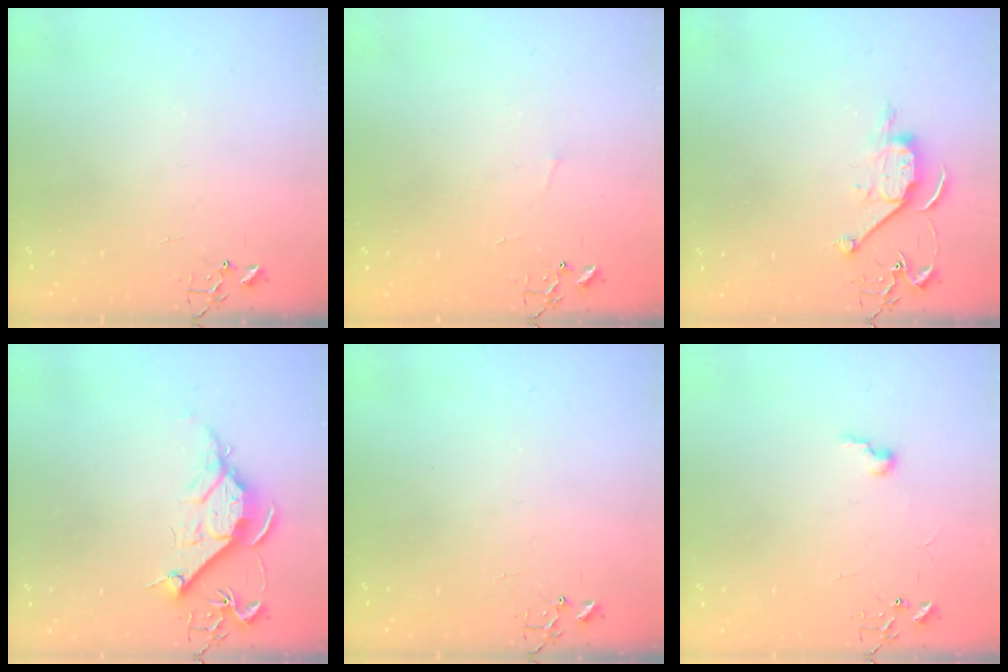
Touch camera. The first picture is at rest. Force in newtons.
{"total": 2.8, "press": 2.8, "slide": 0.3}
{"total": 9.1, "press": 9.1, "slide": 0.5}
{"total": 10.1, "press": 10.1, "slide": 0.6}
{"total": 0.0}
{"total": 6.2, "press": 6.2, "slide": 0.8}